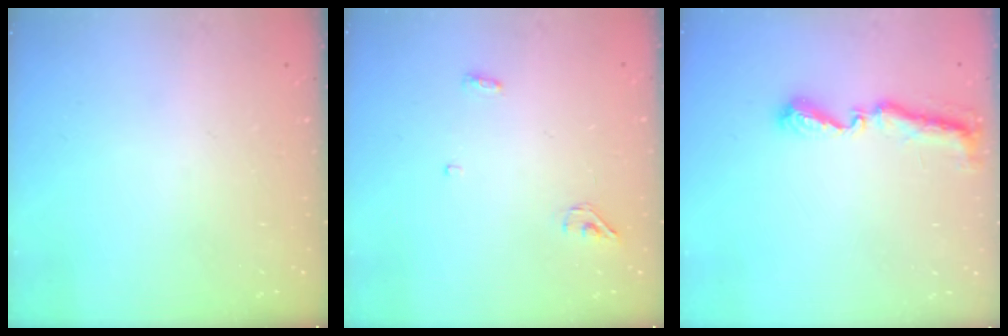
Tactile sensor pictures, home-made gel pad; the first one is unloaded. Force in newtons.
{"total": 3.2, "press": 3.0, "slide": 1.2}
{"total": 8.1, "press": 8.1, "slide": 0.5}